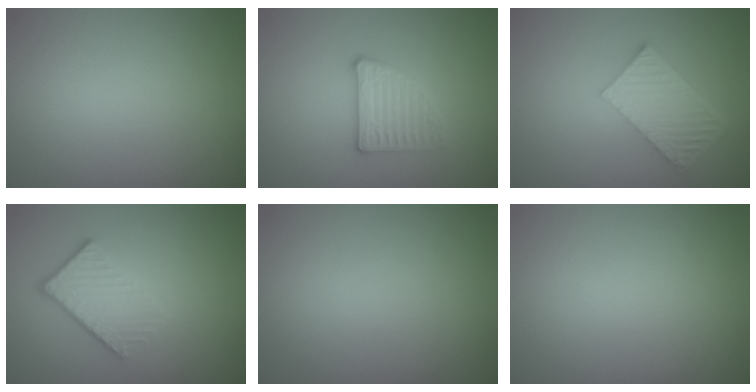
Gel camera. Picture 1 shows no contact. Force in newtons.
{"total": 2.7, "press": 2.6, "slide": 0.8}
{"total": 6.0, "press": 4.2, "slide": 4.3}
{"total": 4.1, "press": 2.8, "slide": 3.0}
{"total": 0.0}
{"total": 0.0}